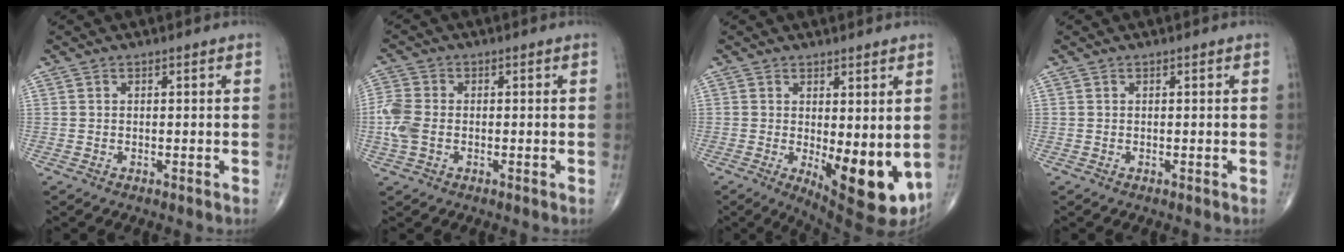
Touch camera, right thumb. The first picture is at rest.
{"total": 6.0, "force": [-1.0, 4.1, 4.3], "torque": [-0.119, 0.007, -0.026]}
{"total": 12.3, "force": [-1.7, 4.7, 11.3], "torque": [-0.146, -0.028, -0.008]}
{"total": 0.0}